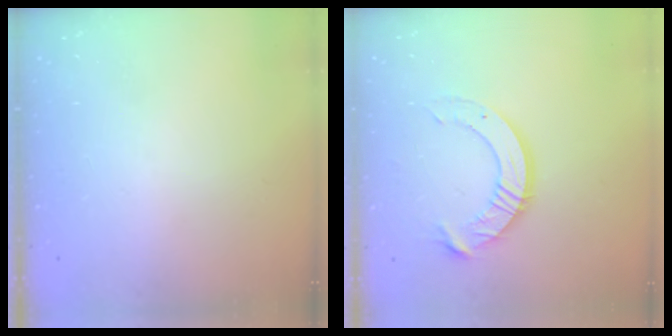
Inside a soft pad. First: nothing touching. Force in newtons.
{"total": 10.1, "press": 10.1, "slide": 0.9}